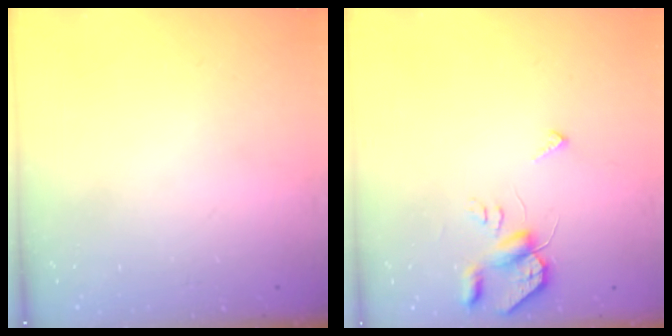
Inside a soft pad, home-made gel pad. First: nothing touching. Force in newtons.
{"total": 5.7, "press": 5.7, "slide": 0.6}